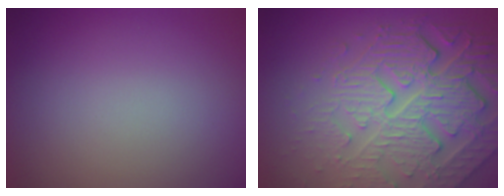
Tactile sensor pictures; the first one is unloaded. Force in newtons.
{"total": 7.6, "press": 5.8, "slide": 4.8}